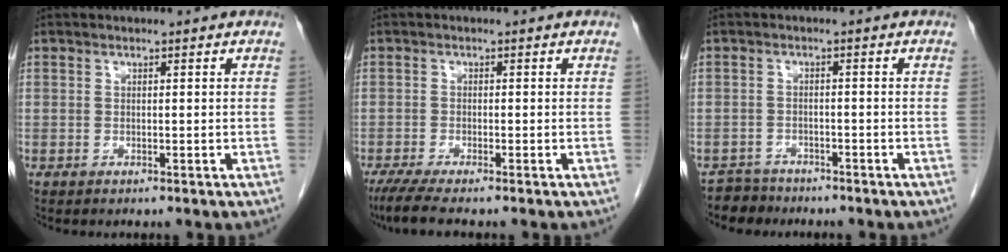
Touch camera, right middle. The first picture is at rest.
{"total": 4.7, "force": [-3.7, -0.1, 2.9], "torque": [-0.054, -0.014, -0.066]}
{"total": 3.2, "force": [-2.8, 1.3, -0.8], "torque": [0.009, 0.000, -0.051]}